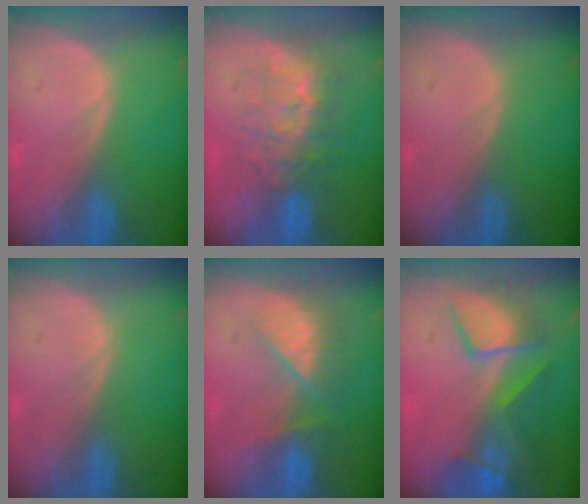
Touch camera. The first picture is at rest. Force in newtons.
{"total": 7.9, "press": 7.6, "slide": 2.3}
{"total": 0.0}
{"total": 0.0}
{"total": 7.8, "press": 7.1, "slide": 3.1}
{"total": 9.5, "press": 8.4, "slide": 4.5}